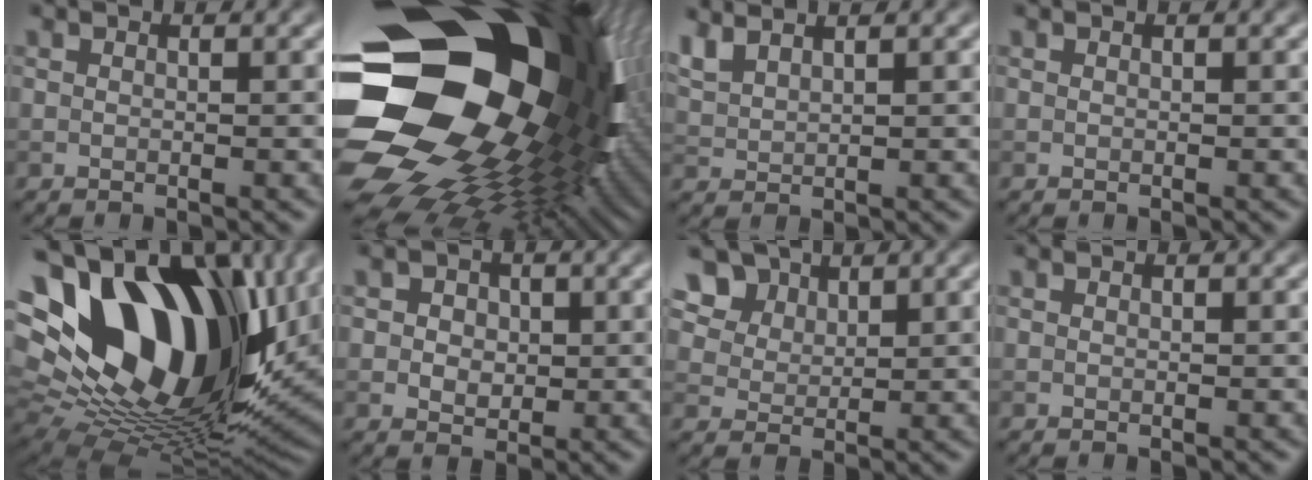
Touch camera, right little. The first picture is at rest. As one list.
[{"total": 22.7, "force": [0.4, 16.9, 15.2], "torque": [-0.291, -0.061, 0.003]}, {"total": 2.6, "force": [2.1, 0.7, 1.3], "torque": [-0.038, 0.009, 0.050]}, {"total": 0.0}, {"total": 20.2, "force": [7.1, 12.4, 14.3], "torque": [-0.270, 0.011, 0.134]}, {"total": 2.9, "force": [0.5, 2.4, 1.5], "torque": [-0.017, 0.001, -0.004]}, {"total": 7.6, "force": [4.8, 5.1, 3.0], "torque": [-0.083, 0.006, 0.089]}, {"total": 0.0}]